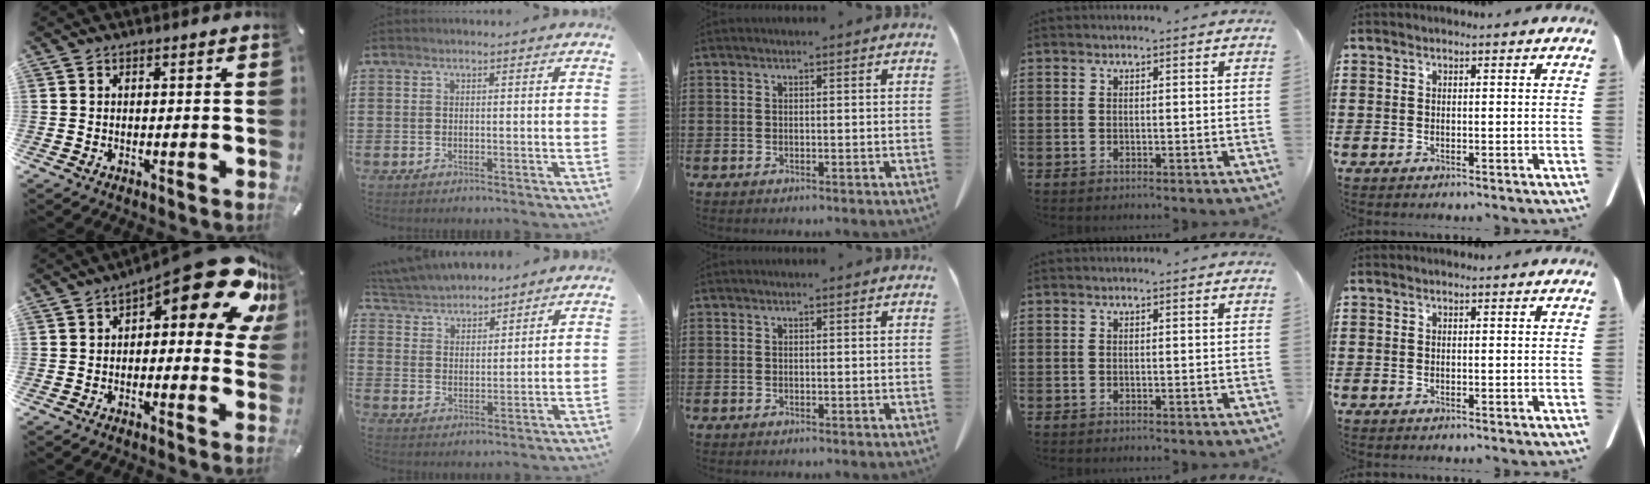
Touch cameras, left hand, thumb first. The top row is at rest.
{"thumb": {"total": 20.9, "force": [10.6, 8.1, 16.1], "torque": [-0.204, -0.075, 0.175]}, "index": {"total": 4.9, "force": [4.8, 1.0, 0.1], "torque": [-0.024, -0.016, 0.087]}}